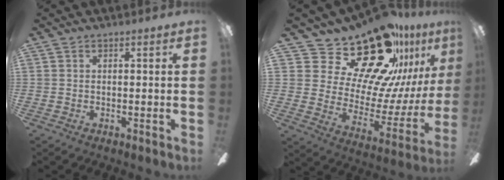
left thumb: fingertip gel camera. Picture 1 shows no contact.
{"total": 25.8, "force": [19.8, 10.9, 12.4], "torque": [-0.192, -0.140, 0.353]}